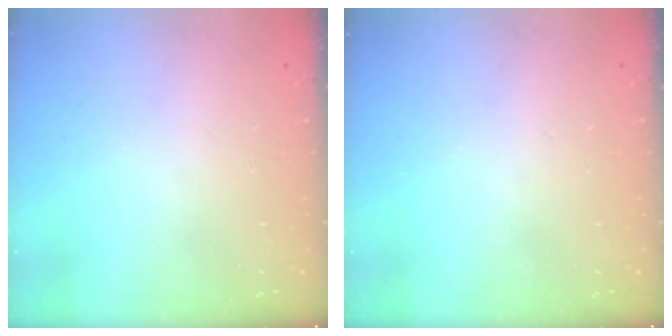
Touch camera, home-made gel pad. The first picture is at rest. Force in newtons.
{"total": 0.0}